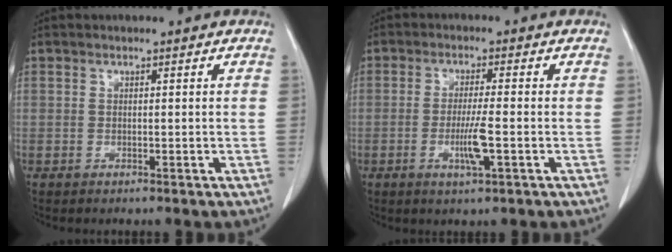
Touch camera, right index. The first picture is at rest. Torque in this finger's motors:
{"motor_torque": [0.01, 0.18, 0.05, 0.03]}